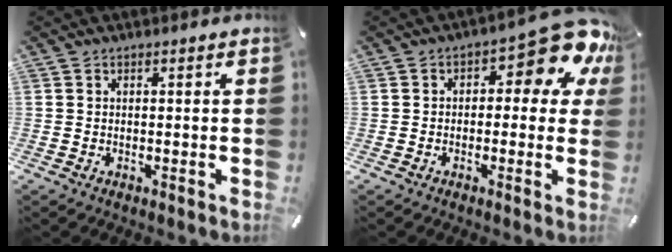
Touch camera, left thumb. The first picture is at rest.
{"total": 11.6, "force": [5.8, 4.5, 8.9], "torque": [-0.114, -0.051, 0.095]}